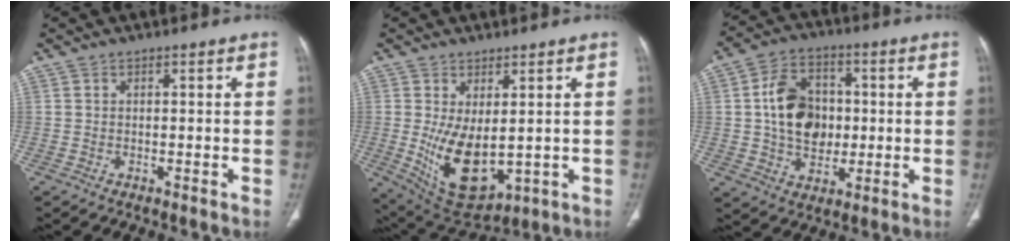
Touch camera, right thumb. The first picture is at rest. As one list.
[{"total": 11.5, "force": [-0.4, 5.9, 9.9], "torque": [-0.163, -0.023, 0.023]}, {"total": 13.4, "force": [0.7, 10.0, 9.0], "torque": [-0.127, 0.012, 0.014]}]